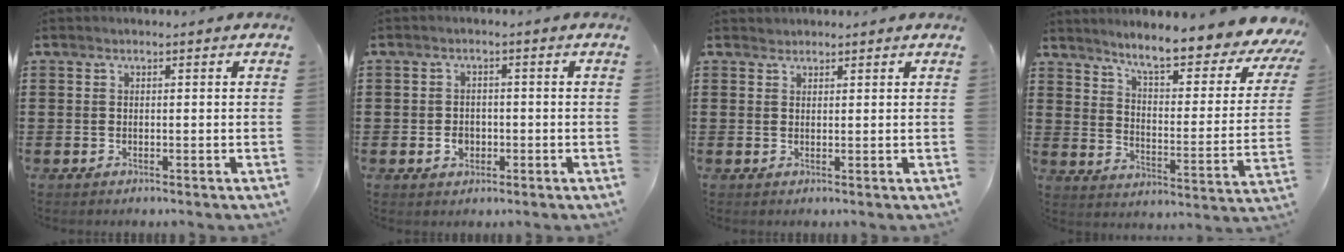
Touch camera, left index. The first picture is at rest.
{"total": 2.4, "force": [-0.7, 1.8, 1.3], "torque": [-0.029, 0.001, -0.015]}
{"total": 1.2, "force": [1.1, 0.4, -0.1], "torque": [-0.001, 0.001, 0.023]}
{"total": 7.6, "force": [6.3, -0.1, 4.2], "torque": [-0.091, -0.052, 0.096]}